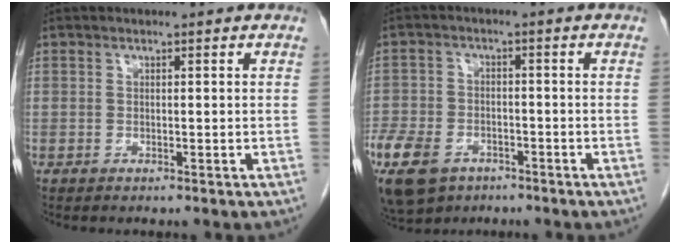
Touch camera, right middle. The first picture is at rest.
{"total": 17.9, "force": [-10.1, 11.6, 9.1], "torque": [-0.279, -0.026, -0.165]}